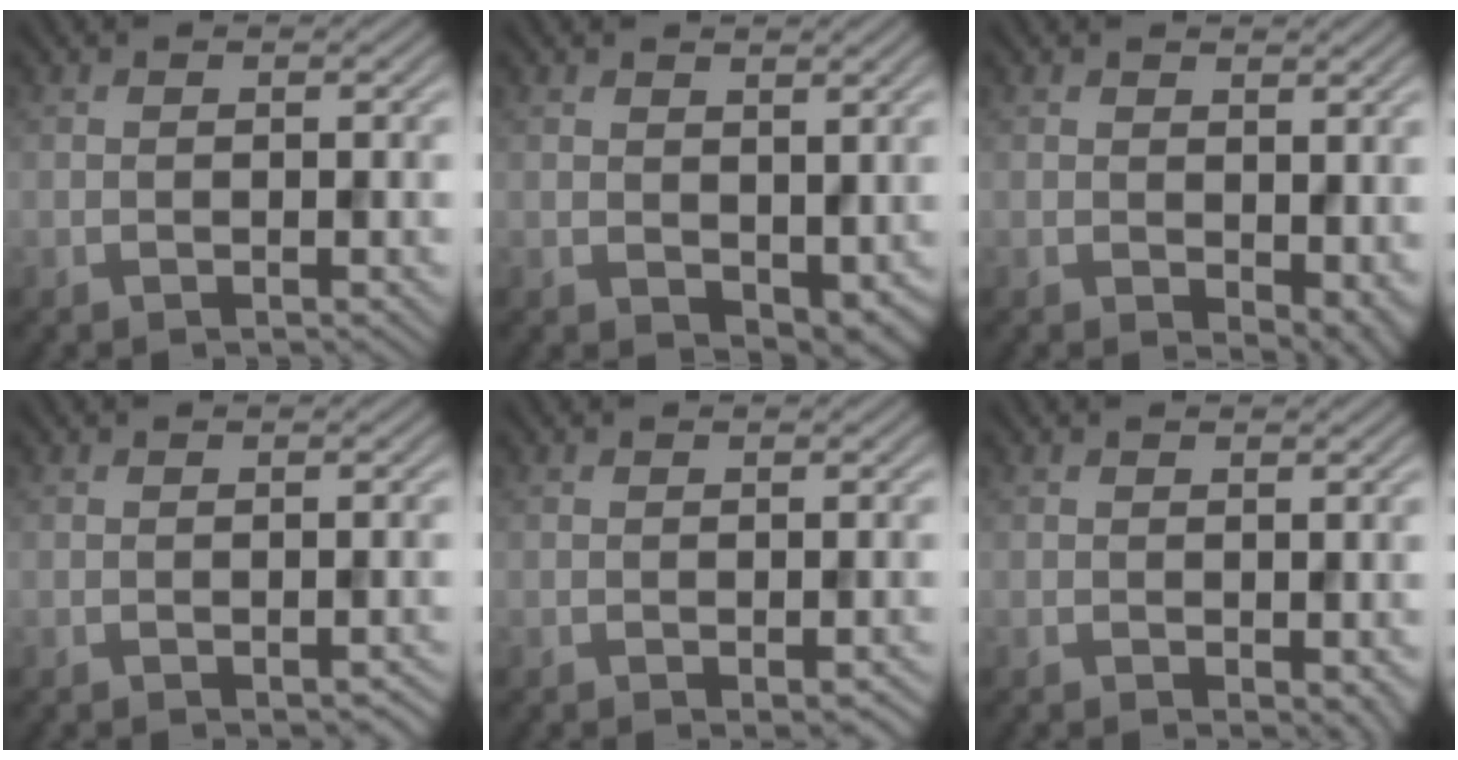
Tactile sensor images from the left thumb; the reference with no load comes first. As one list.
[{"total": 3.4, "force": [1.1, 2.2, 2.3], "torque": [-0.042, -0.012, 0.026]}, {"total": 4.9, "force": [-0.1, 3.2, 3.8], "torque": [-0.059, -0.021, 0.012]}, {"total": 1.1, "force": [-0.6, 0.4, 0.8], "torque": [-0.011, -0.006, -0.005]}, {"total": 1.5, "force": [-0.7, 0.4, 1.2], "torque": [-0.020, -0.007, -0.009]}, {"total": 1.9, "force": [-0.3, 1.1, 1.6], "torque": [-0.022, -0.010, 0.000]}]